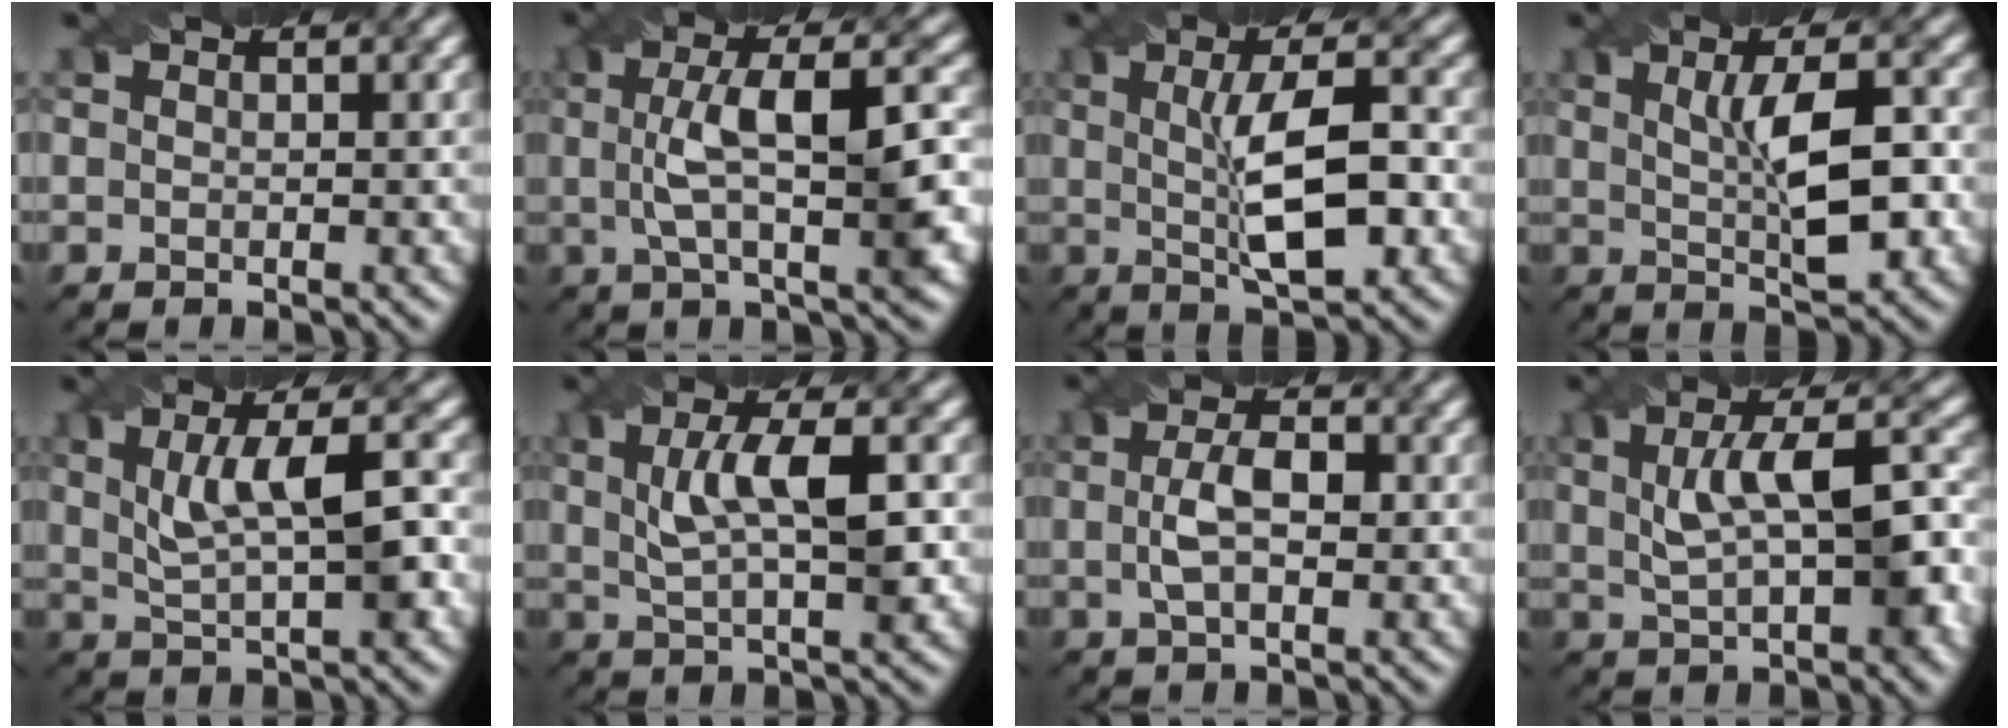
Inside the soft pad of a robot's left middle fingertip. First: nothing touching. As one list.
[{"total": 8.1, "force": [0.6, 2.3, 7.7], "torque": [-0.123, 0.014, 0.007]}, {"total": 7.8, "force": [0.1, 2.3, 7.4], "torque": [-0.118, 0.010, 0.000]}, {"total": 6.7, "force": [0.7, 1.9, 6.4], "torque": [-0.100, 0.006, 0.013]}, {"total": 6.8, "force": [1.4, 2.1, 6.3], "torque": [-0.107, 0.008, 0.026]}, {"total": 6.4, "force": [1.2, 2.1, 5.9], "torque": [-0.106, 0.007, 0.024]}, {"total": 3.8, "force": [0.1, 1.8, 3.4], "torque": [-0.071, 0.004, -0.002]}, {"total": 8.1, "force": [1.0, 3.1, 7.4], "torque": [-0.129, 0.010, 0.016]}]